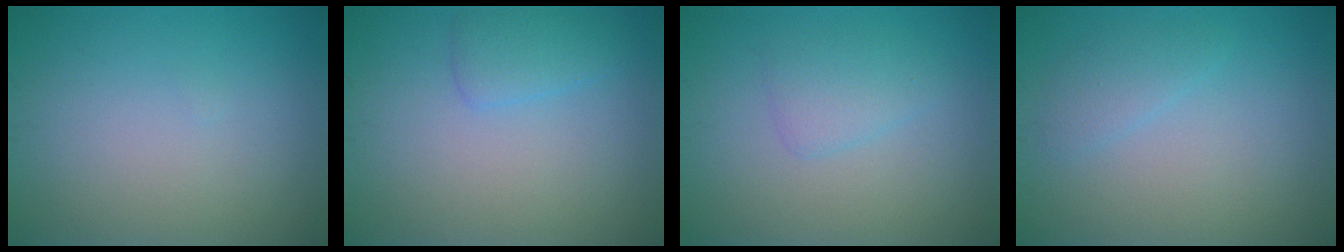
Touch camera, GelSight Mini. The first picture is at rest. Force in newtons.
{"total": 1.9, "press": 1.9, "slide": 0.2}
{"total": 1.9, "press": 1.9, "slide": 0.2}
{"total": 1.5, "press": 1.5, "slide": 0.1}